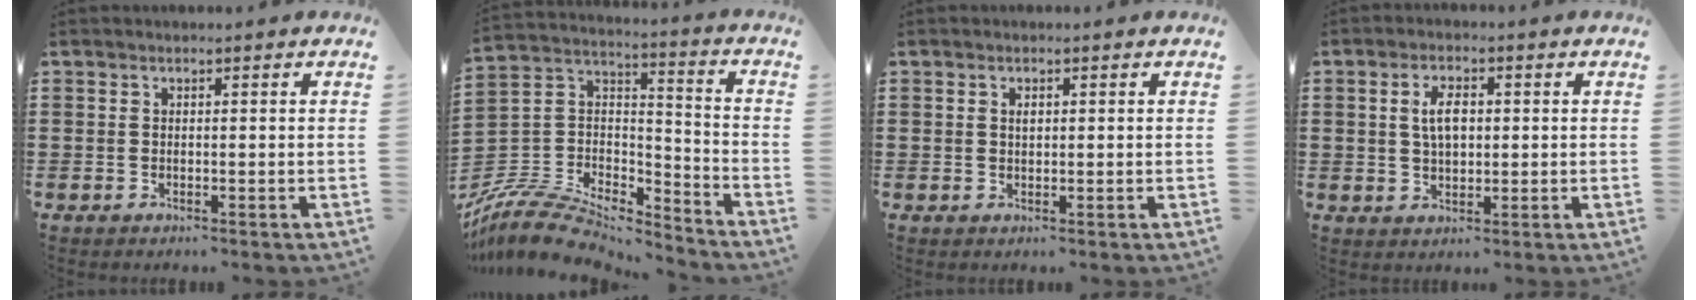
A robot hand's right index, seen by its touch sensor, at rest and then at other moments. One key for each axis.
{"total": 9.2, "fx": -8.3, "fy": 3.0, "fz": 2.9, "tx": -0.076, "ty": 0.008, "tz": -0.167}
{"total": 1.1, "fx": 0.3, "fy": 0.6, "fz": 0.8, "tx": -0.019, "ty": 0.003, "tz": 0.006}
{"total": 4.2, "fx": 0.6, "fy": 2.0, "fz": 3.7, "tx": -0.067, "ty": 0.006, "tz": 0.007}